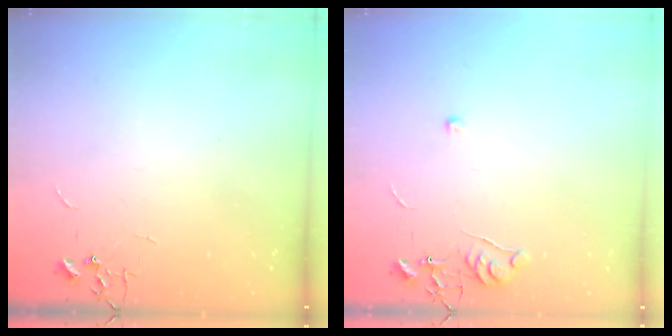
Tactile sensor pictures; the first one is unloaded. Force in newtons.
{"total": 6.1, "press": 6.1, "slide": 0.7}